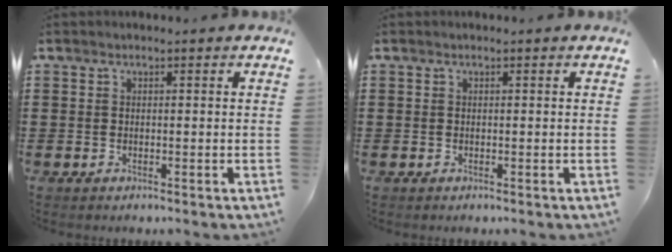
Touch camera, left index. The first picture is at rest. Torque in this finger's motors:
{"motor_torque": [-0.02, -0.01, 0.00, 0.00]}